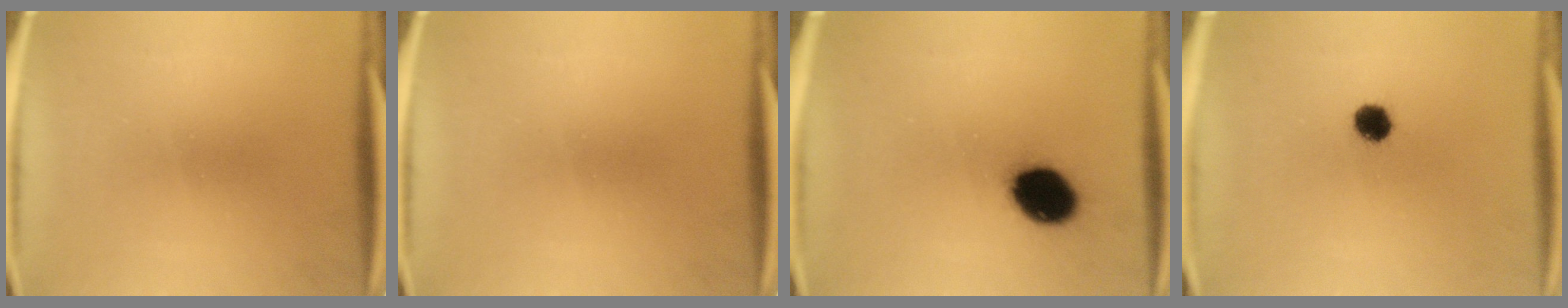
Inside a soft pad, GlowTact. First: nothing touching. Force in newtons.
{"total": 0.0}
{"total": 11.9}
{"total": 4.3}